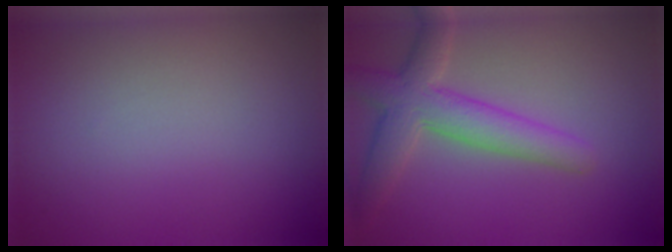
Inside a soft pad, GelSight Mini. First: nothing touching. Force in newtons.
{"total": 5.1, "press": 5.1, "slide": 0.5}